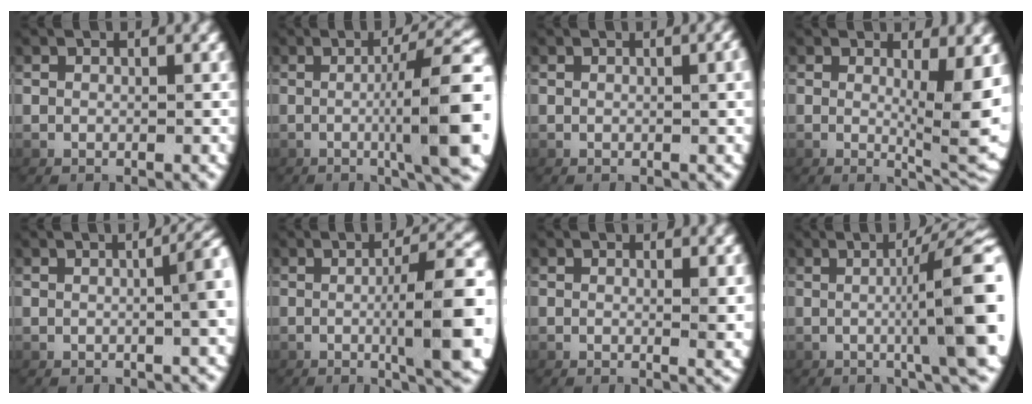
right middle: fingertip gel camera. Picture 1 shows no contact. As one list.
[{"total": 9.9, "force": [-0.6, 2.4, 9.6], "torque": [-0.121, 0.005, -0.009]}, {"total": 1.0, "force": [0.2, 0.0, 1.0], "torque": [-0.009, 0.003, 0.002]}, {"total": 6.1, "force": [0.6, 1.4, 5.9], "torque": [-0.075, -0.023, 0.020]}, {"total": 4.9, "force": [0.4, 1.6, 4.6], "torque": [-0.049, 0.010, 0.006]}, {"total": 8.6, "force": [-0.6, 2.0, 8.3], "torque": [-0.105, 0.004, -0.009]}, {"total": 1.2, "force": [0.3, -0.2, 1.1], "torque": [-0.017, -0.011, 0.007]}, {"total": 9.8, "force": [0.2, 2.2, 9.5], "torque": [-0.116, 0.012, 0.001]}]